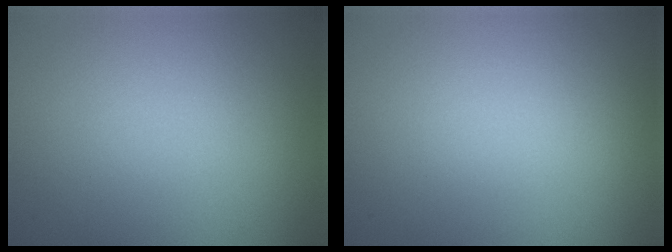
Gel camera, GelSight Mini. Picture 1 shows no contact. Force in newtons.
{"total": 0.0}